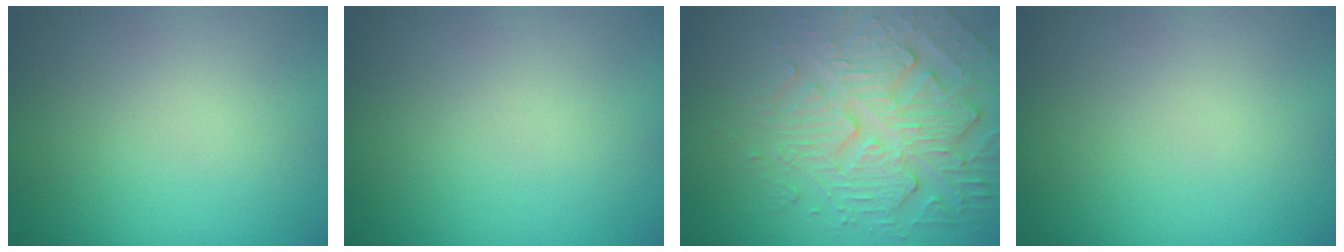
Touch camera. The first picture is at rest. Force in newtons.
{"total": 0.0}
{"total": 5.6, "press": 4.6, "slide": 3.2}
{"total": 0.0}